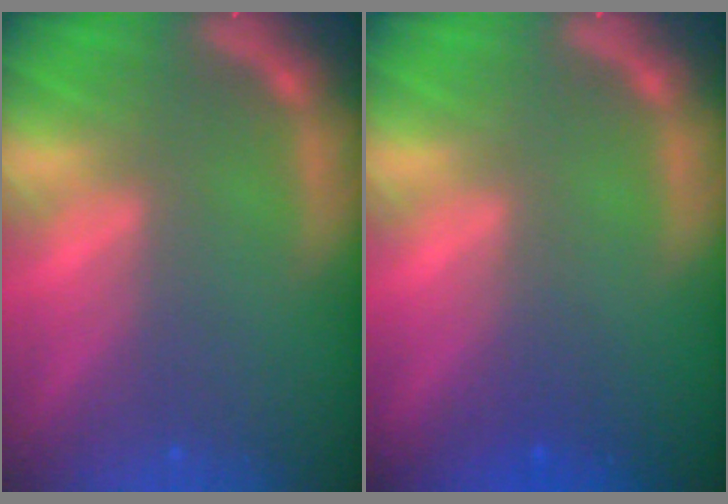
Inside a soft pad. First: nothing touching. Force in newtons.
{"total": 1.5}